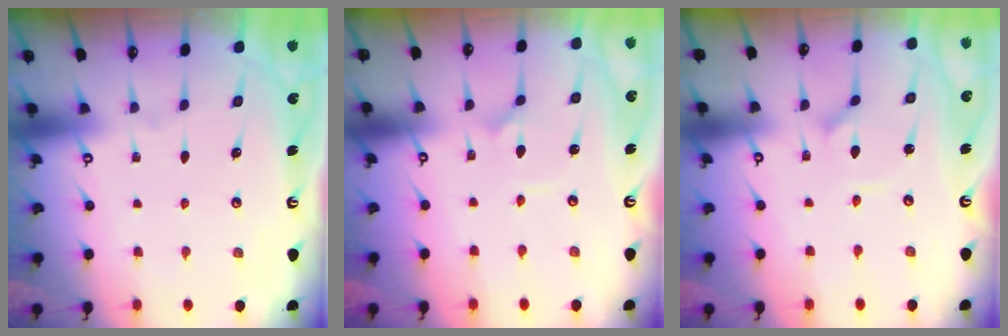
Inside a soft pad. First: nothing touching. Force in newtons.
{"total": 2.9, "press": 2.9, "slide": 0.4}
{"total": 1.2, "press": 1.2, "slide": 0.2}